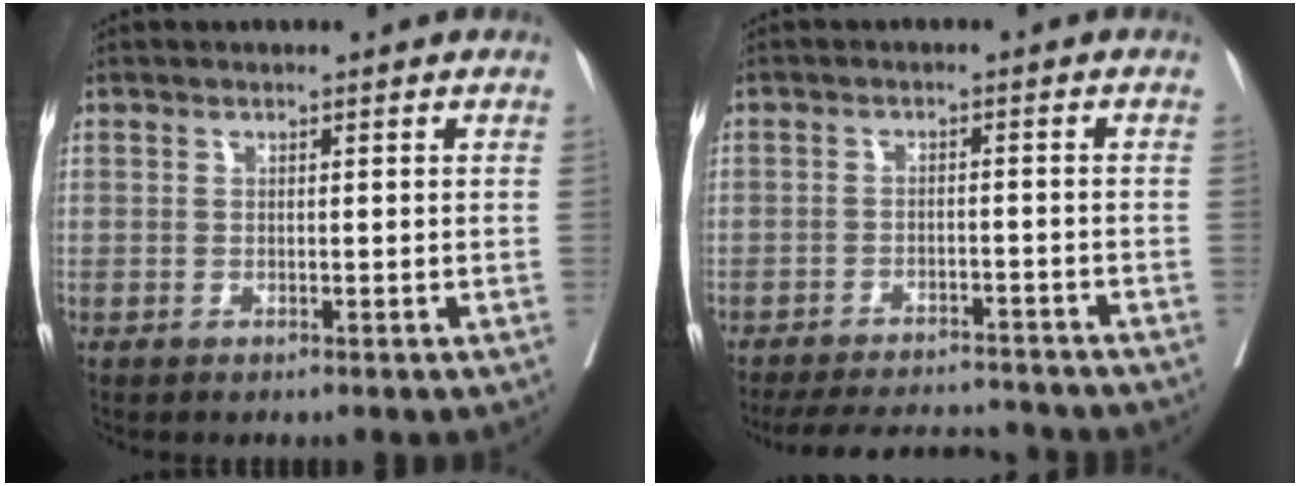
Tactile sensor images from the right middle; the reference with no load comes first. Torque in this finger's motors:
{"motor_torque": [0.09, -0.11, 0.05, 0.03]}